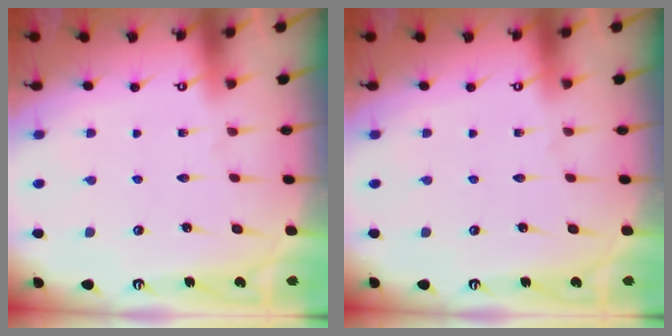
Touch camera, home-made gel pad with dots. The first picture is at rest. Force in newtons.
{"total": 0.0}